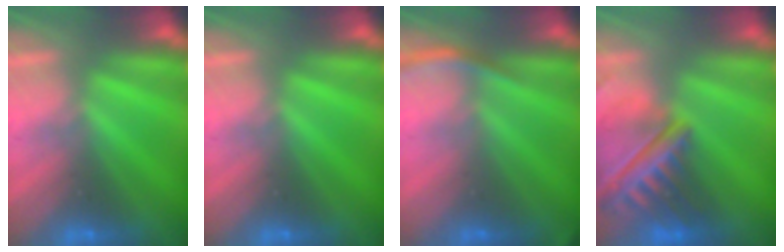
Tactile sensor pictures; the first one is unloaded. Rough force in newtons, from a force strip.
{"total": 0.0}
{"total": 2.8}
{"total": 6.2}